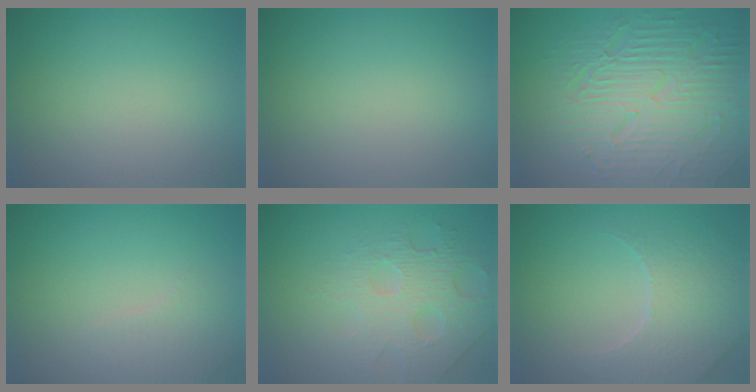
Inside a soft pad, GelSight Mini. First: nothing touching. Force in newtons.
{"total": 0.0}
{"total": 9.0, "press": 6.4, "slide": 6.4}
{"total": 2.0, "press": 1.9, "slide": 0.5}
{"total": 4.1, "press": 3.9, "slide": 1.1}
{"total": 3.8, "press": 3.7, "slide": 0.9}